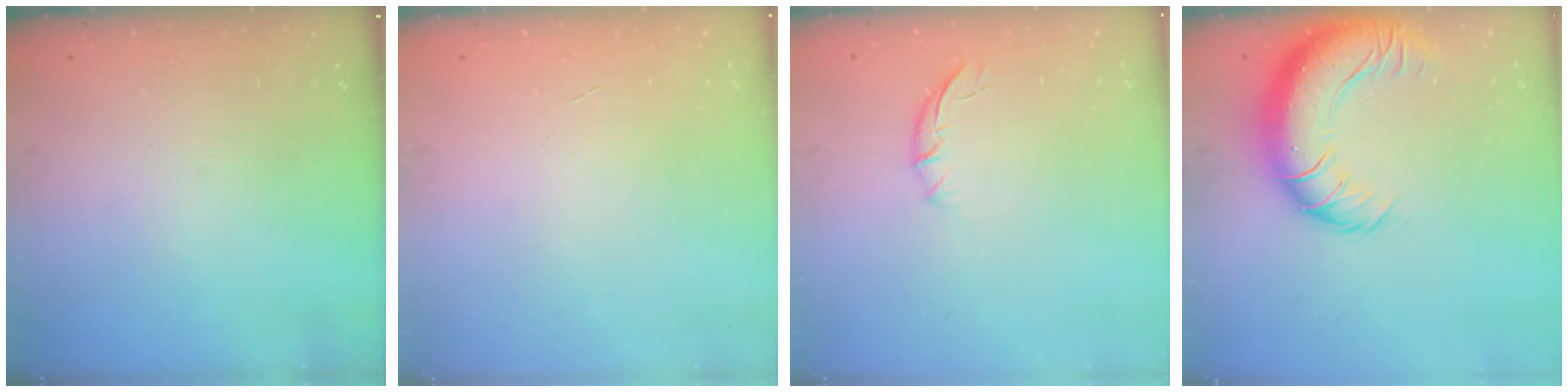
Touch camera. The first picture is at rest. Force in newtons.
{"total": 0.0}
{"total": 6.5, "press": 6.4, "slide": 1.4}
{"total": 19.0, "press": 18.5, "slide": 4.5}